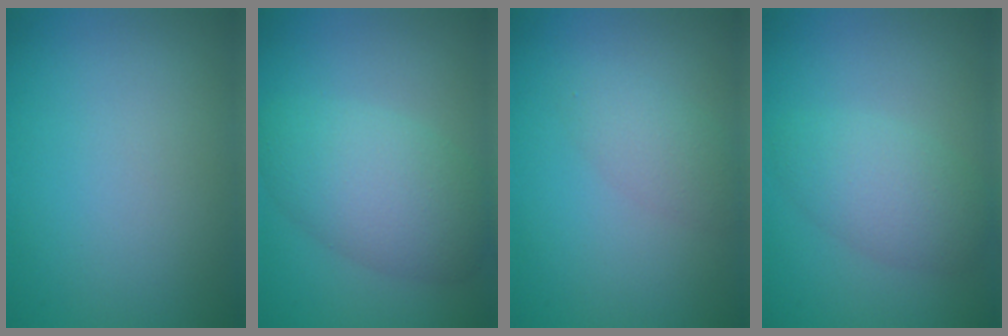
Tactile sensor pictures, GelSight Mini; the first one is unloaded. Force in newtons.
{"total": 5.9, "press": 5.9, "slide": 0.6}
{"total": 2.2, "press": 2.2, "slide": 0.2}
{"total": 3.7, "press": 3.7, "slide": 0.3}